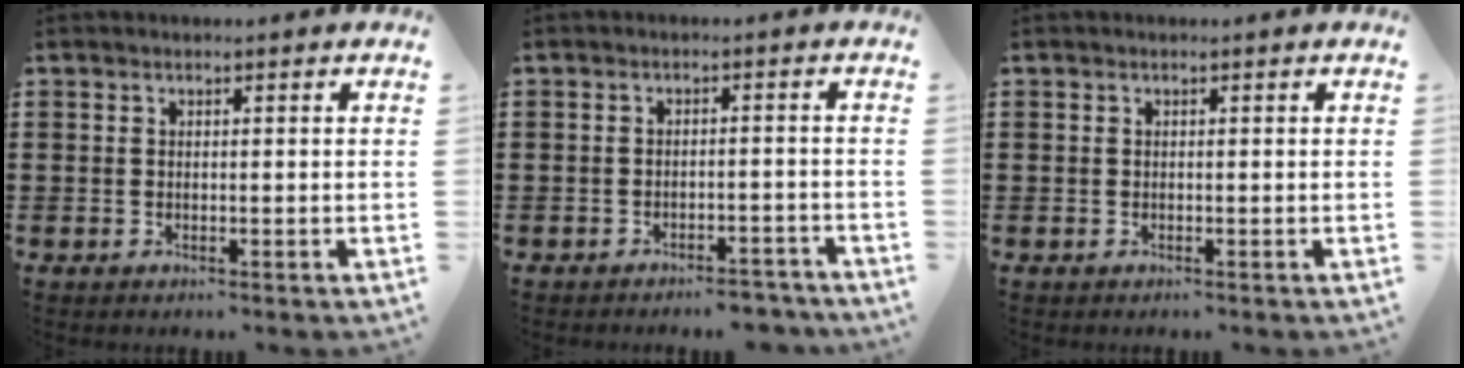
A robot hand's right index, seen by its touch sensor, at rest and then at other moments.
{"total": 3.0, "force": [-2.9, 0.0, 0.6], "torque": [-0.014, 0.001, -0.061]}
{"total": 0.0}